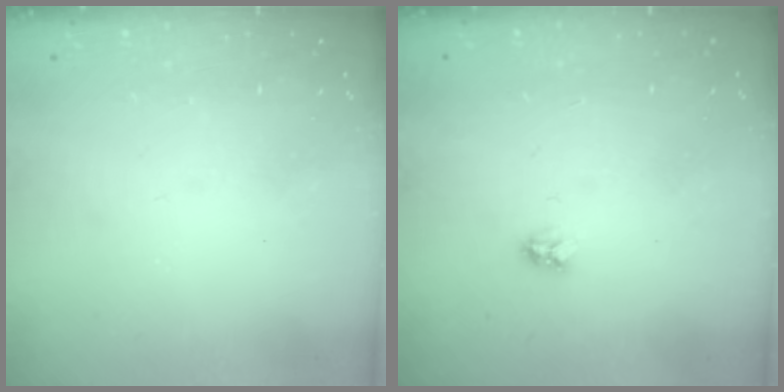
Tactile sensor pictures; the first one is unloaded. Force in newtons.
{"total": 2.9, "press": 2.9, "slide": 0.3}